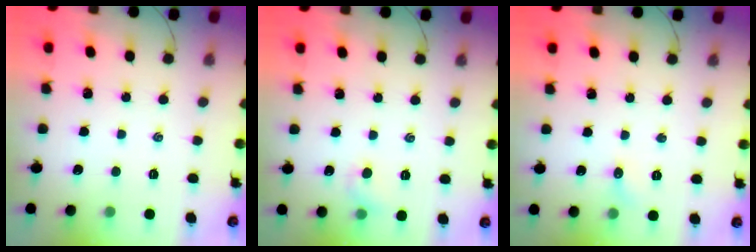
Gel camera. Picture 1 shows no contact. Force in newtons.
{"total": 5.4, "press": 5.2, "slide": 1.4}
{"total": 3.9, "press": 3.7, "slide": 1.3}